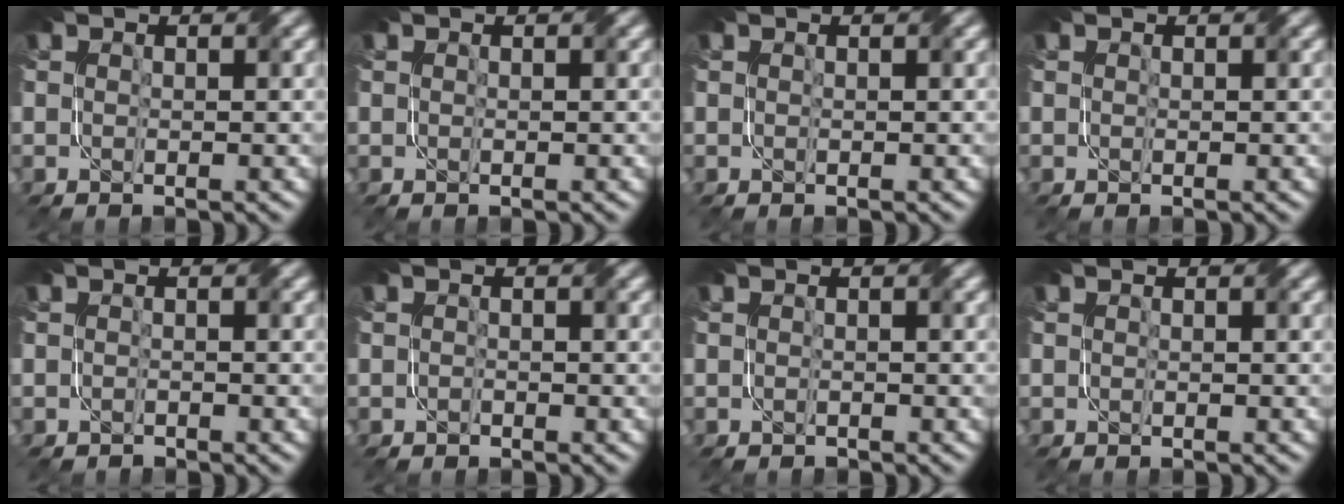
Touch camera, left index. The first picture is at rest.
{"total": 0.0}
{"total": 0.0}
{"total": 0.0}
{"total": 1.0, "force": [-1.0, -0.2, -0.2], "torque": [0.008, -0.003, -0.019]}
{"total": 0.7, "force": [-0.7, -0.1, -0.1], "torque": [0.006, -0.002, -0.014]}
{"total": 0.7, "force": [-0.7, -0.1, -0.2], "torque": [0.006, -0.003, -0.012]}
{"total": 0.0}